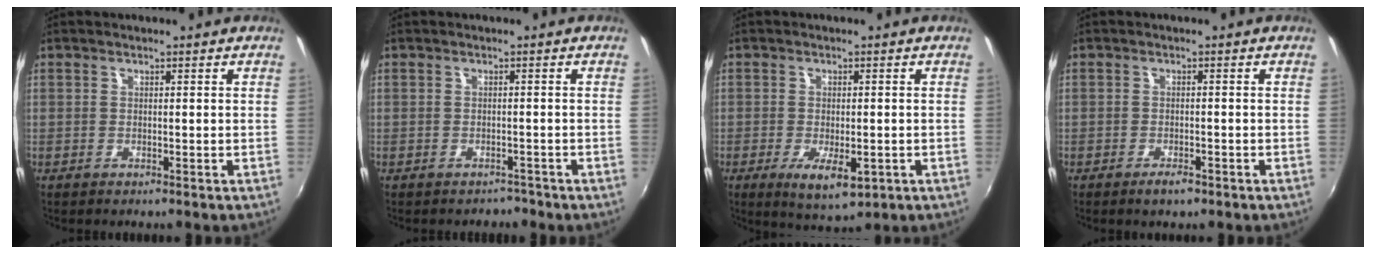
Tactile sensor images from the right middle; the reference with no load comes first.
{"total": 2.0, "force": [-1.7, 1.0, -0.2], "torque": [0.005, 0.001, -0.022]}
{"total": 6.9, "force": [-2.6, 2.7, 5.8], "torque": [-0.109, -0.021, -0.037]}
{"total": 2.2, "force": [-1.6, 0.7, 1.3], "torque": [-0.029, -0.003, -0.028]}